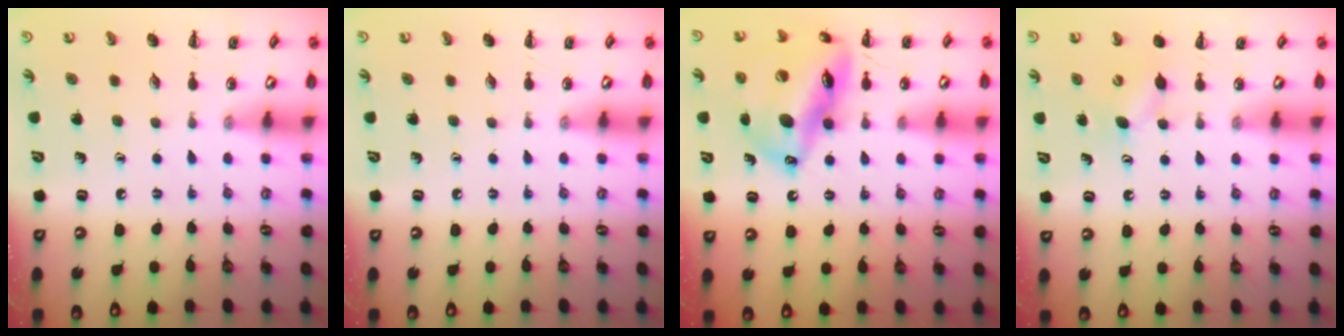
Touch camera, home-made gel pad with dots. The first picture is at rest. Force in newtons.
{"total": 0.0}
{"total": 19.1, "press": 18.5, "slide": 4.6}
{"total": 4.5, "press": 4.3, "slide": 1.2}